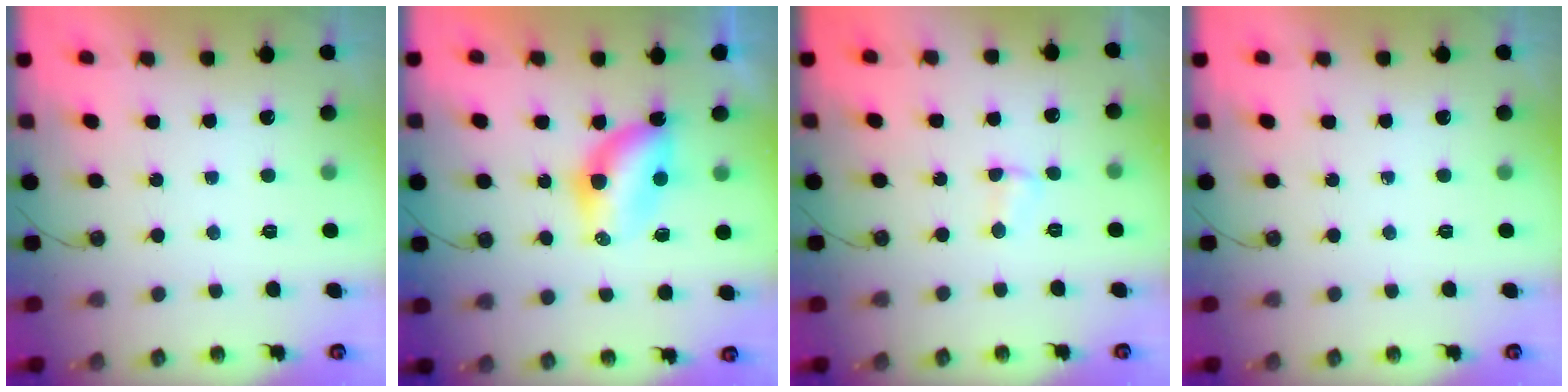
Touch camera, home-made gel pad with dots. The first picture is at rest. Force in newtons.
{"total": 6.5, "press": 6.5, "slide": 0.2}
{"total": 2.8, "press": 2.8, "slide": 0.3}
{"total": 0.0}